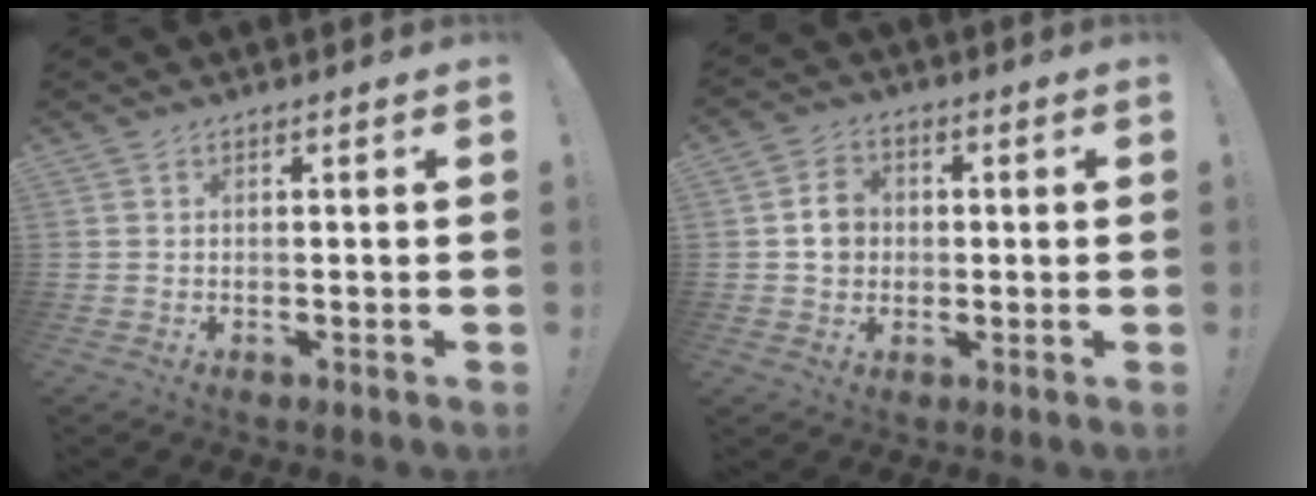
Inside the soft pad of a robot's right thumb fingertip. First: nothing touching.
{"total": 7.3, "force": [0.5, 6.6, 3.2], "torque": [-0.038, 0.009, 0.013]}